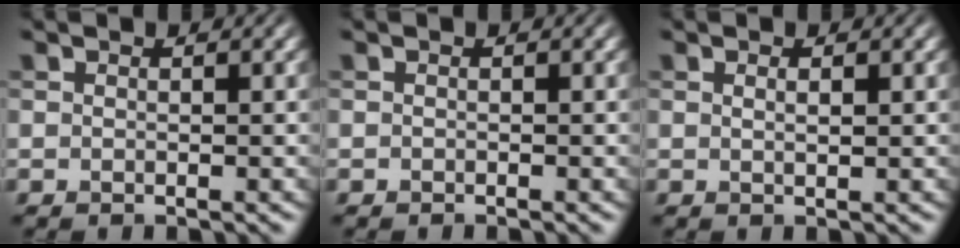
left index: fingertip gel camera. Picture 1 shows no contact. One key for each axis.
{"total": 0.0}
{"total": 0.8, "fx": 0.3, "fy": 0.2, "fz": 0.7, "tx": -0.011, "ty": 0.000, "tz": 0.006}